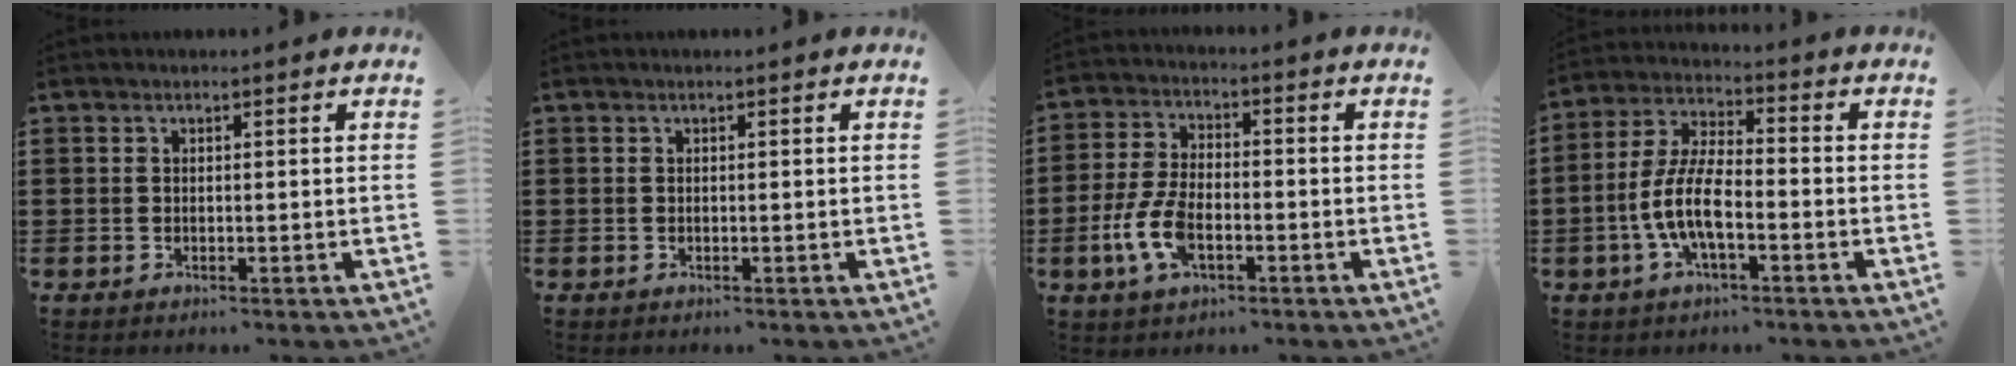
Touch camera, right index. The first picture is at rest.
{"total": 0.0}
{"total": 7.7, "force": [-2.5, 3.7, 6.2], "torque": [-0.154, -0.009, -0.053]}
{"total": 8.2, "force": [-2.7, 2.9, 7.2], "torque": [-0.175, -0.010, -0.060]}